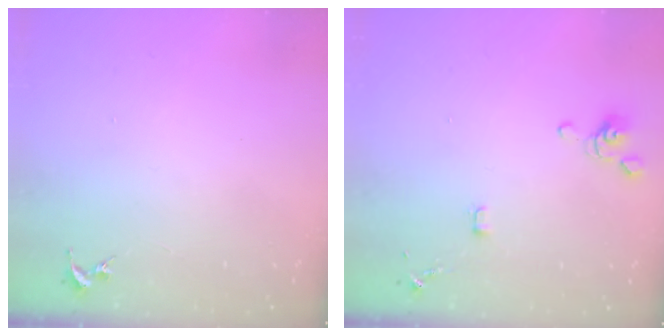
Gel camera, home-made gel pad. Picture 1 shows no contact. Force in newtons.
{"total": 4.2, "press": 4.1, "slide": 1.0}